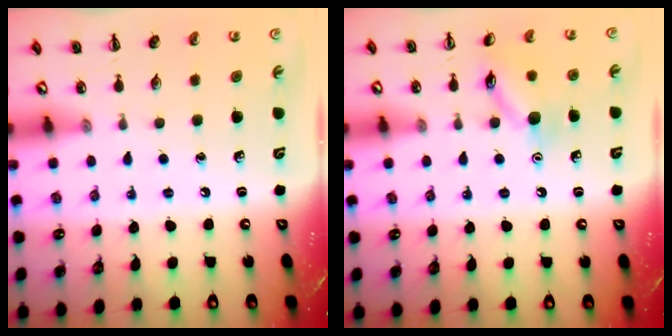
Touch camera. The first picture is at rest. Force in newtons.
{"total": 10.6, "press": 10.6, "slide": 0.5}